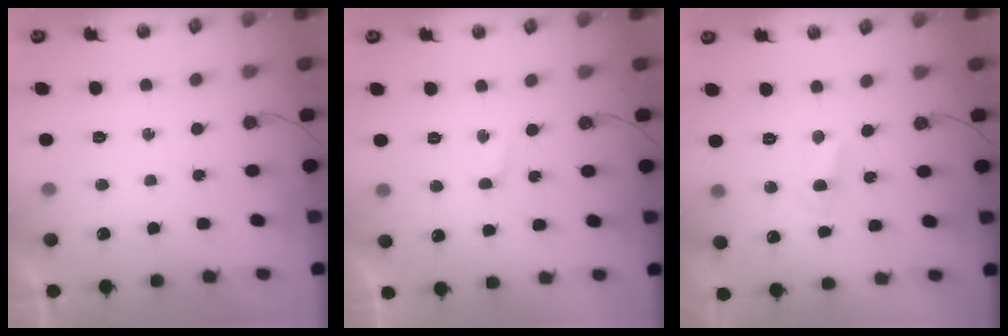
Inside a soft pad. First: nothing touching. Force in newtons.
{"total": 1.6, "press": 1.4, "slide": 0.7}
{"total": 2.7, "press": 2.7, "slide": 0.3}